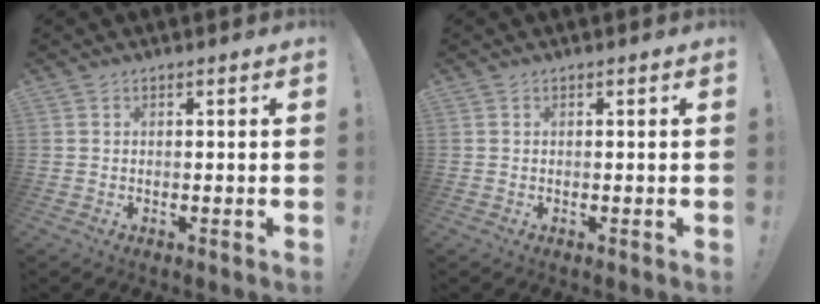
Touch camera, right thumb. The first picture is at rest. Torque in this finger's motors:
{"motor_torque": [-0.14, 0.12, 0.00, 0.00, 0.00]}